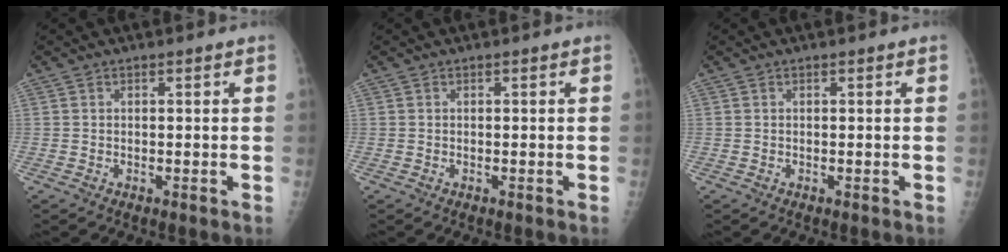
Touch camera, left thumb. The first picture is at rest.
{"total": 0.0}
{"total": 0.0}